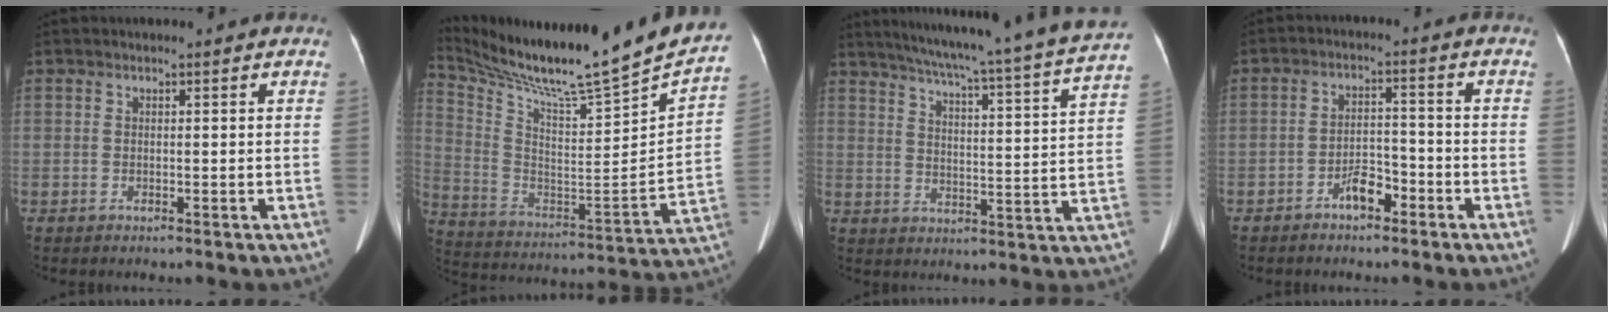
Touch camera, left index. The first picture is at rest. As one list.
[{"total": 27.4, "force": [24.6, 0.1, 12.1], "torque": [-0.226, -0.091, 0.366]}, {"total": 24.1, "force": [21.2, -1.6, 11.5], "torque": [-0.181, -0.049, 0.271]}, {"total": 4.2, "force": [-3.0, 1.7, 2.5], "torque": [-0.046, 0.009, -0.051]}]